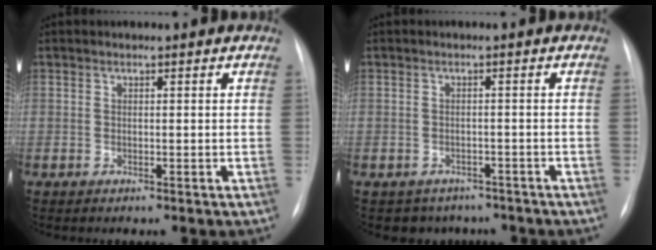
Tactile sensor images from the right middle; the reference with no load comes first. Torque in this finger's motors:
{"motor_torque": [0.02, -0.06, 0.01, 0.01]}